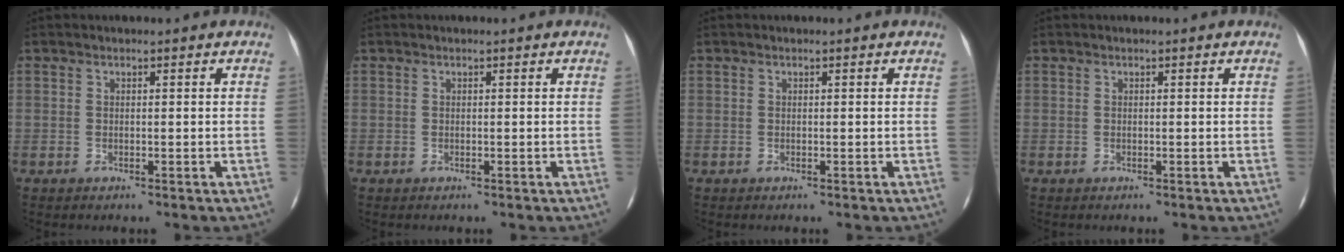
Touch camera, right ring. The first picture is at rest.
{"total": 0.0}
{"total": 0.0}
{"total": 0.0}